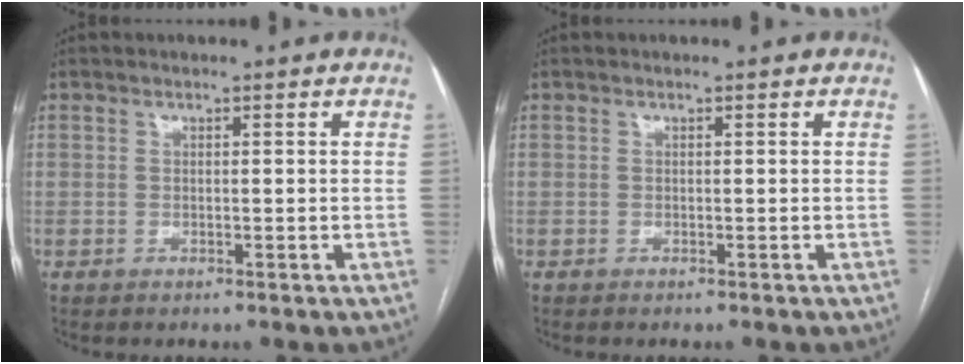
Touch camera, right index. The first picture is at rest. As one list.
[{"total": 0.0}]